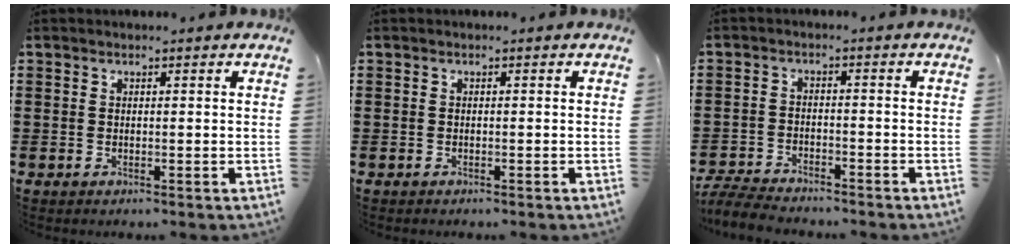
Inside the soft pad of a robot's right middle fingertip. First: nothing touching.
{"total": 0.0}
{"total": 5.0, "force": [-4.9, 0.7, 1.0], "torque": [-0.033, 0.001, -0.102]}